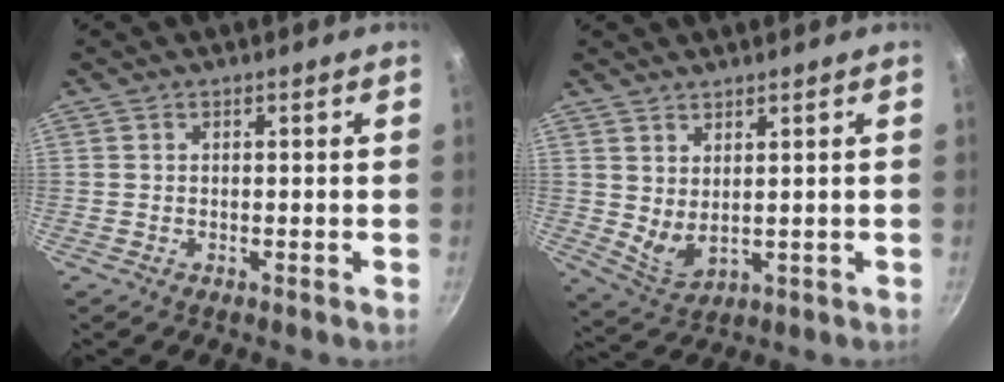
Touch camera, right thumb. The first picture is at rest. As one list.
[{"total": 4.8, "force": [2.1, 2.2, 3.7], "torque": [-0.059, -0.031, 0.048]}]